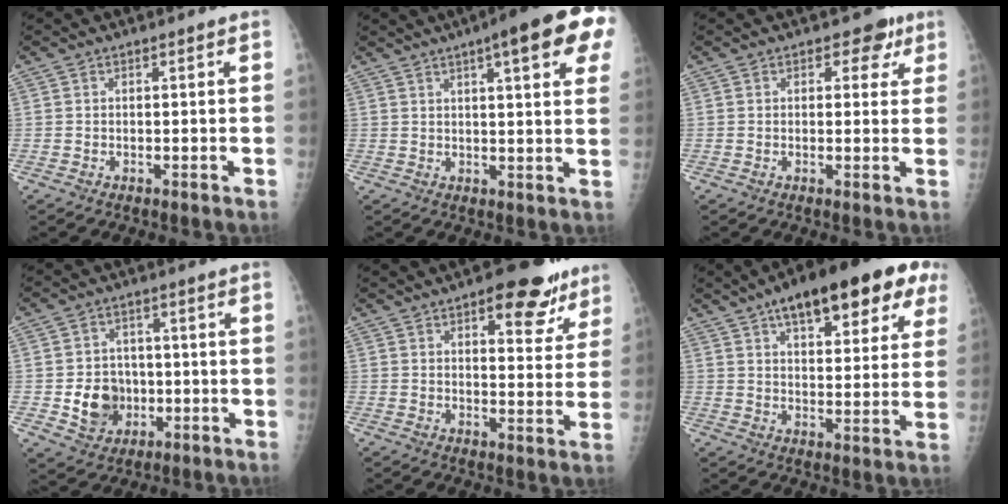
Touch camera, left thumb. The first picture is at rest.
{"total": 15.9, "force": [7.5, 3.3, 13.6], "torque": [-0.164, -0.003, 0.089]}
{"total": 4.3, "force": [2.1, 3.0, 2.2], "torque": [0.010, -0.004, 0.019]}
{"total": 8.6, "force": [-1.7, 7.4, 3.9], "torque": [-0.029, 0.007, -0.023]}
{"total": 12.3, "force": [7.3, 5.4, 8.3], "torque": [-0.056, -0.030, 0.092]}
{"total": 20.4, "force": [11.0, 8.0, 15.2], "torque": [-0.181, -0.006, 0.153]}